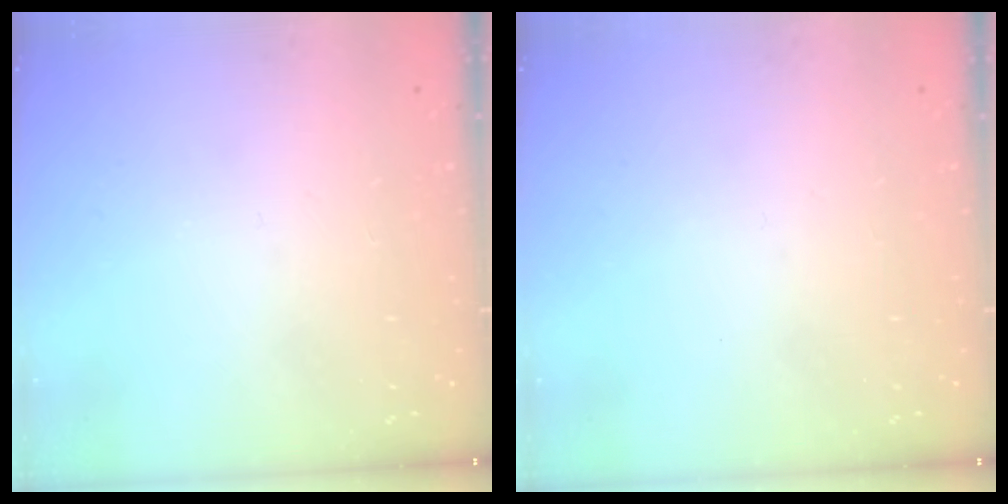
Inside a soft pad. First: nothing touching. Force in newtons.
{"total": 0.0}